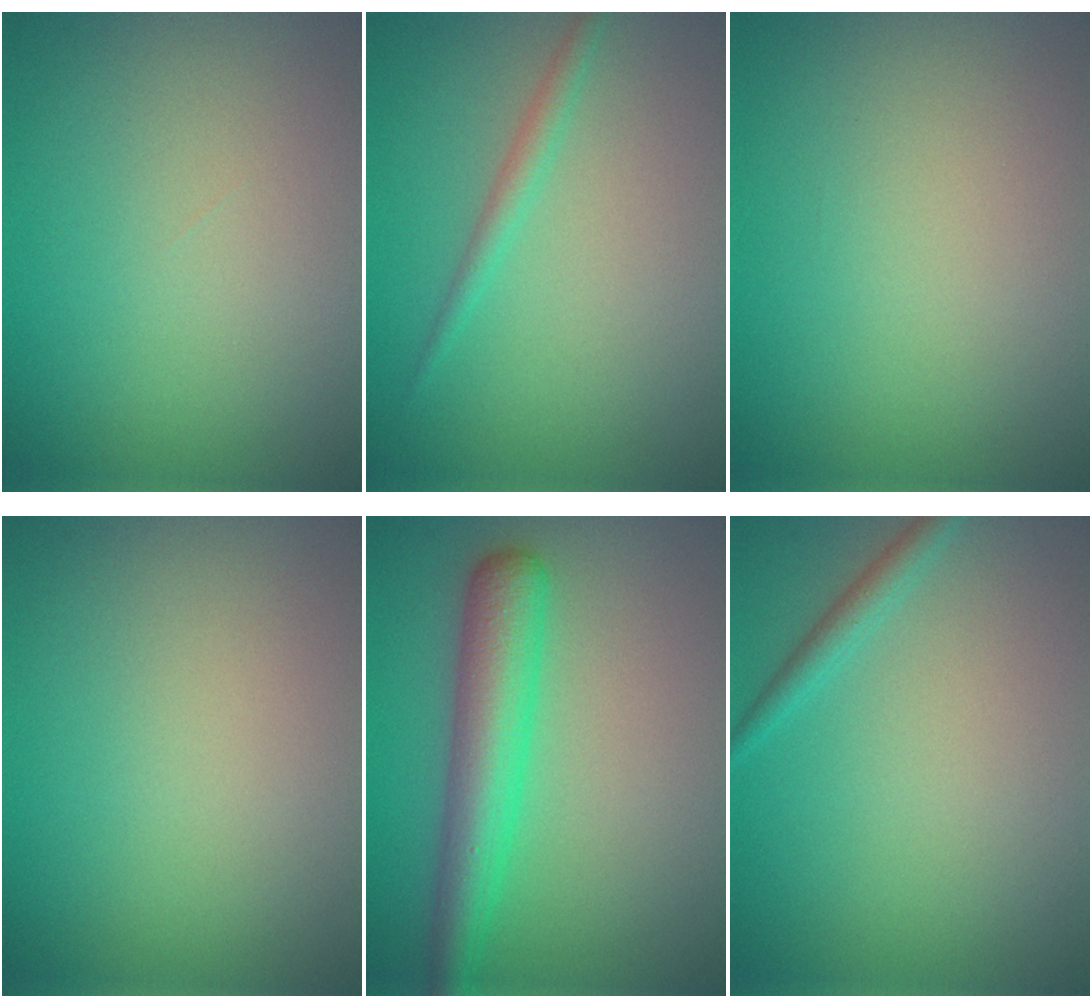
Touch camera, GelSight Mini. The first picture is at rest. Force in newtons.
{"total": 1.3, "press": 1.3, "slide": 0.1}
{"total": 0.0}
{"total": 0.0}
{"total": 5.3, "press": 5.3, "slide": 0.2}
{"total": 1.4, "press": 1.4, "slide": 0.1}